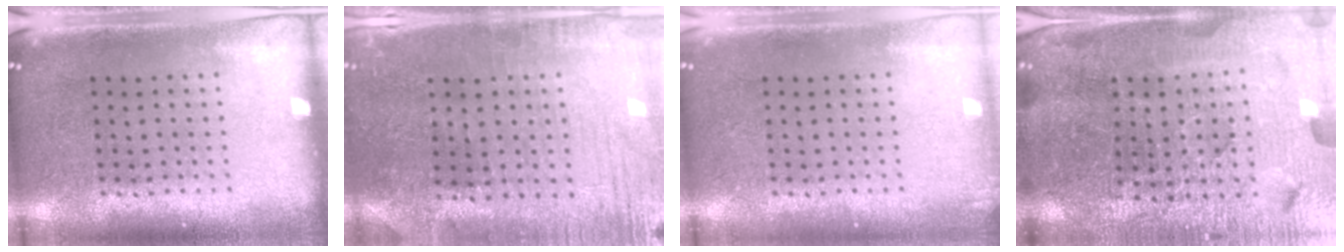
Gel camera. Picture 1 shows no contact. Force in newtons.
{"total": 0.6, "press": 0.5, "slide": 0.3}
{"total": 0.7, "press": 0.7, "slide": 0.1}
{"total": 4.9, "press": 4.7, "slide": 1.4}